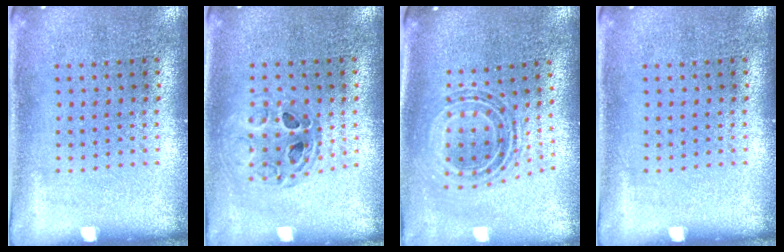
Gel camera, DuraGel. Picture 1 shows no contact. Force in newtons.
{"total": 0.8, "press": 0.8, "slide": 0.1}
{"total": 0.9, "press": 0.8, "slide": 0.3}
{"total": 0.0}